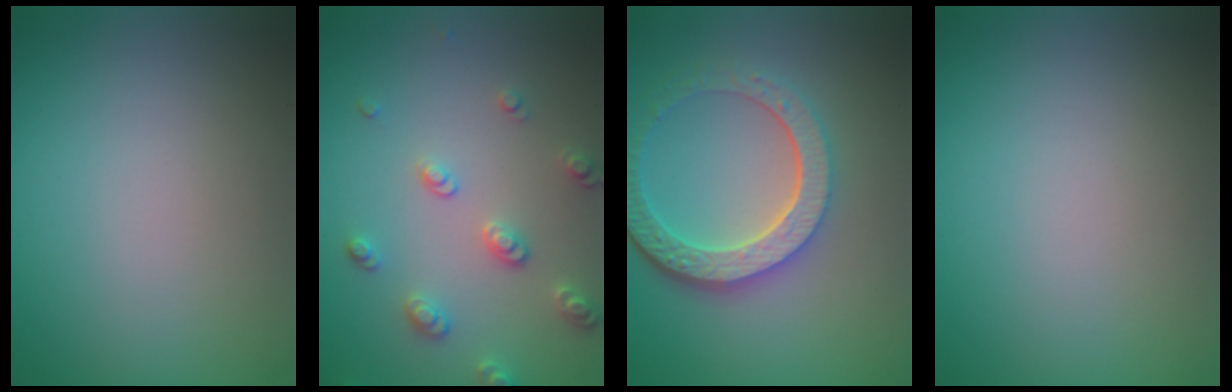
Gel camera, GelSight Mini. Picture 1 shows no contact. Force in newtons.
{"total": 2.7, "press": 2.7, "slide": 0.5}
{"total": 6.2, "press": 4.6, "slide": 4.1}
{"total": 0.0}